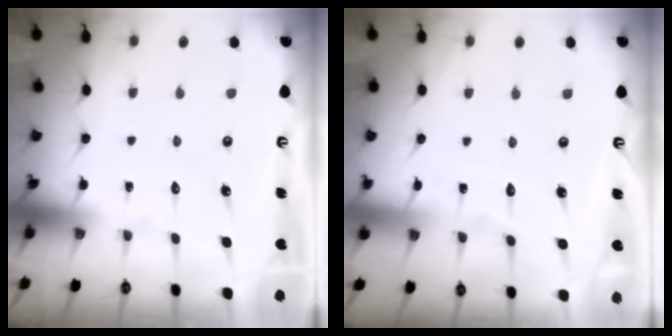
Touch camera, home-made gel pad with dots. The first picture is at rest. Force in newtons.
{"total": 2.8, "press": 2.8, "slide": 0.3}